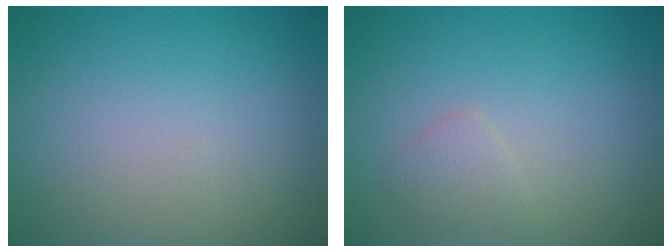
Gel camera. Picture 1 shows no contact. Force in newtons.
{"total": 1.2, "press": 1.2, "slide": 0.1}